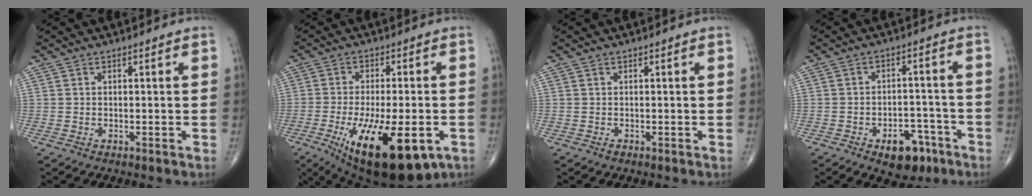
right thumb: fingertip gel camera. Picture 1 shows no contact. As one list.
[{"total": 19.4, "force": [-7.7, 7.2, 16.3], "torque": [-0.256, -0.016, -0.105]}, {"total": 0.0}, {"total": 8.6, "force": [-4.9, 5.0, 5.0], "torque": [-0.038, 0.036, -0.064]}]